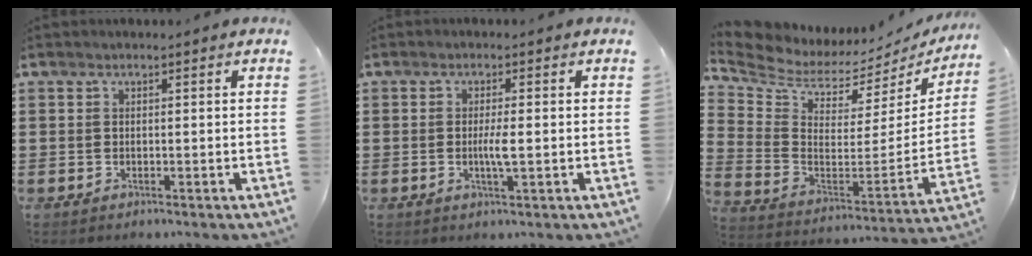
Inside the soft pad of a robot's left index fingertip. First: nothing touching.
{"total": 3.0, "force": [-0.3, 0.3, 3.0], "torque": [-0.054, -0.003, -0.006]}
{"total": 4.0, "force": [3.6, 1.7, 0.5], "torque": [-0.042, -0.050, 0.058]}